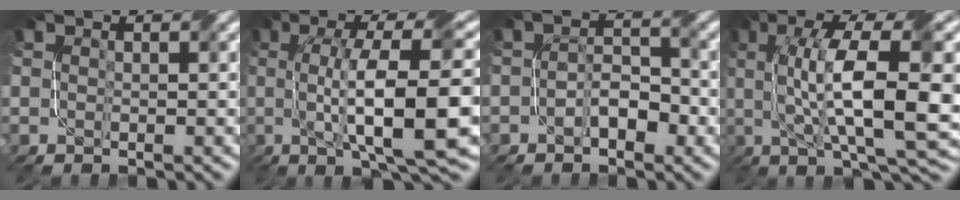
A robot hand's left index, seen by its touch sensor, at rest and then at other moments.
{"total": 11.8, "force": [-0.5, 2.8, 11.5], "torque": [-0.172, 0.007, -0.005]}
{"total": 2.9, "force": [-1.4, 1.6, 2.0], "torque": [-0.033, 0.009, -0.023]}
{"total": 13.3, "force": [1.3, 3.7, 12.7], "torque": [-0.198, 0.005, 0.024]}